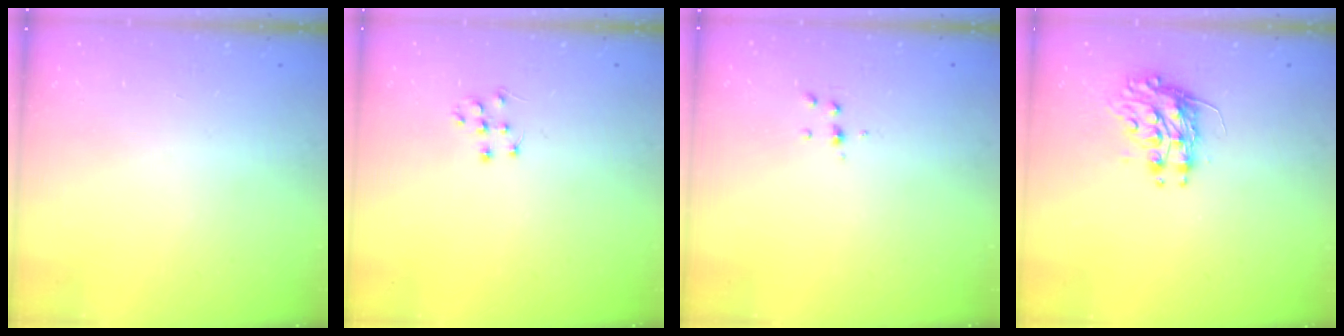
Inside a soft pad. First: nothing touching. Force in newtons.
{"total": 6.1, "press": 6.1, "slide": 0.4}
{"total": 3.8, "press": 3.8, "slide": 0.4}
{"total": 8.7, "press": 8.7, "slide": 0.5}